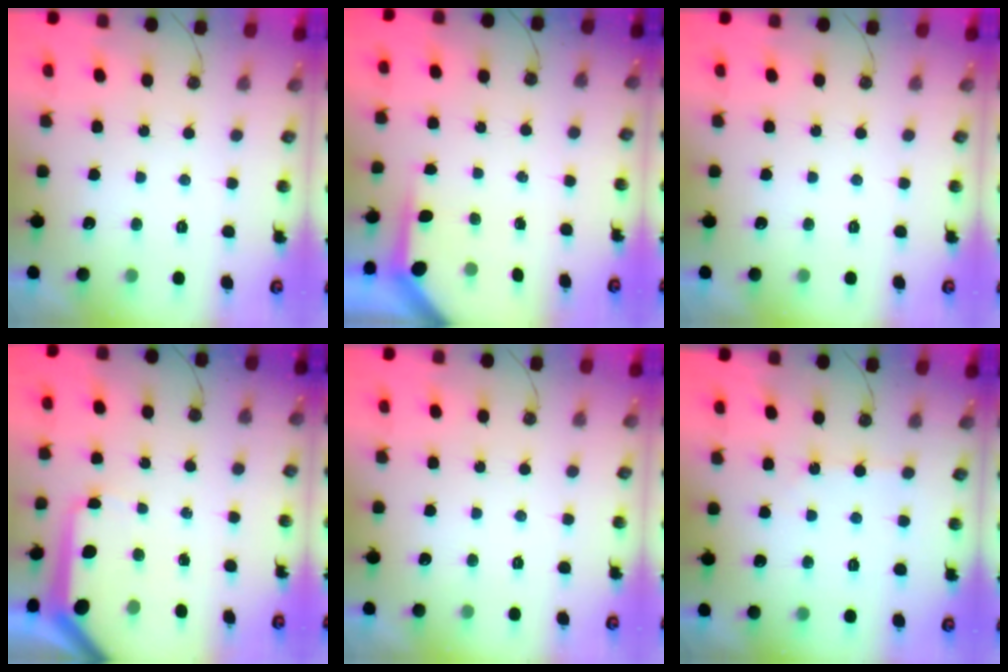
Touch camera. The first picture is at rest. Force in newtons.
{"total": 3.9, "press": 3.8, "slide": 0.4}
{"total": 0.0}
{"total": 10.1, "press": 10.1, "slide": 1.1}
{"total": 0.0}
{"total": 1.8, "press": 1.8, "slide": 0.4}